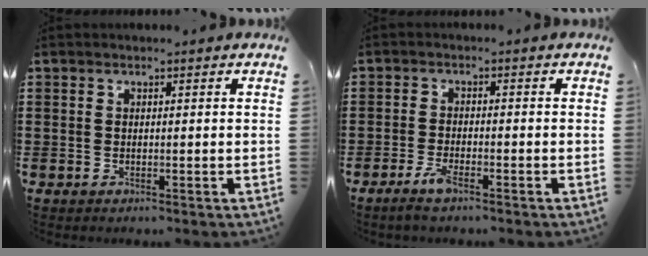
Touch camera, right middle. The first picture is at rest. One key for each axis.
{"total": 3.0, "fx": -1.9, "fy": 0.5, "fz": 2.2, "tx": -0.051, "ty": -0.003, "tz": -0.038}